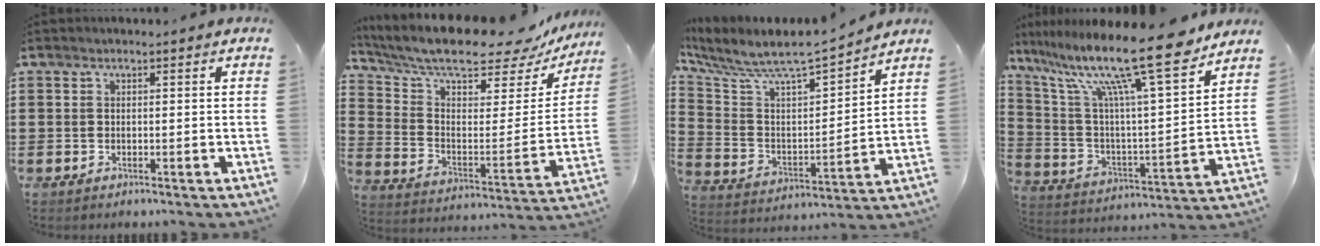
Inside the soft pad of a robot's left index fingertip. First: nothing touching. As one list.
[{"total": 10.4, "force": [8.9, 2.1, 4.9], "torque": [-0.128, -0.059, 0.151]}, {"total": 6.6, "force": [5.9, 0.9, 2.8], "torque": [-0.086, -0.053, 0.093]}, {"total": 16.6, "force": [12.8, 1.4, 10.6], "torque": [-0.217, -0.078, 0.208]}]